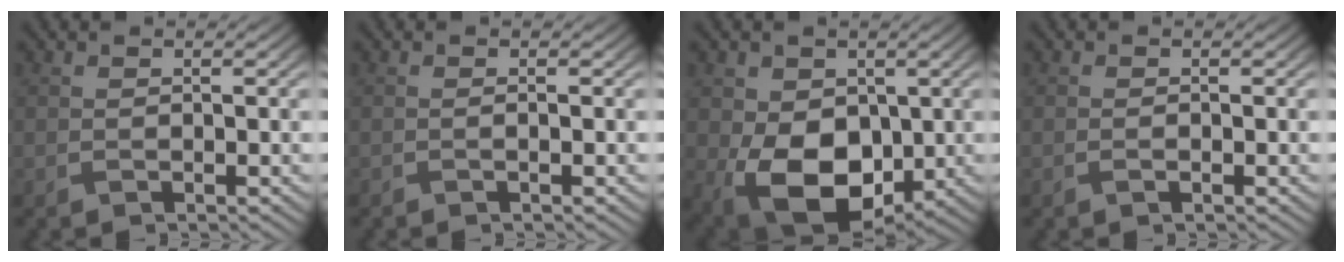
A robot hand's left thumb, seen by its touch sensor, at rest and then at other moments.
{"total": 0.6, "force": [-0.1, 0.0, 0.6], "torque": [-0.010, -0.001, -0.003]}
{"total": 11.6, "force": [-1.6, 8.2, 8.1], "torque": [-0.168, -0.035, -0.028]}
{"total": 0.6, "force": [-0.3, 0.1, 0.5], "torque": [-0.011, -0.002, -0.004]}